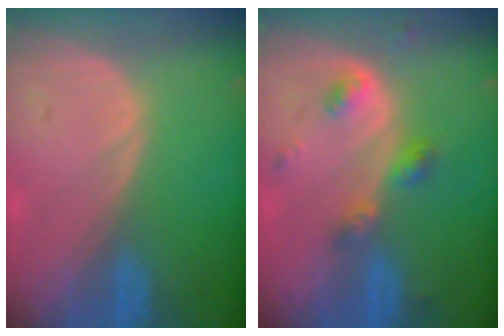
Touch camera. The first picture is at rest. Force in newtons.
{"total": 4.6, "press": 4.2, "slide": 2.0}